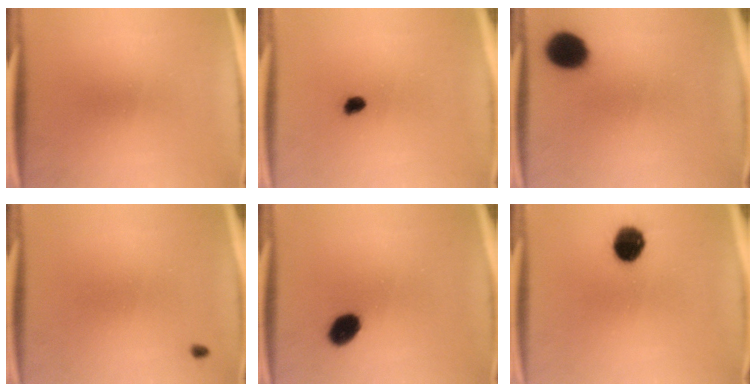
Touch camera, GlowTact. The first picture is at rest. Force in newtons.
{"total": 3.0}
{"total": 10.3}
{"total": 0.6}
{"total": 5.8}
{"total": 9.1}